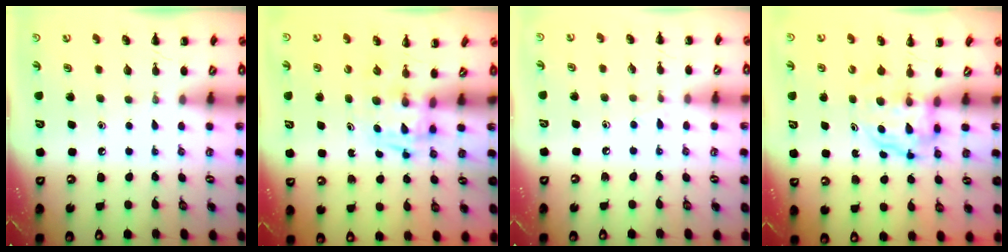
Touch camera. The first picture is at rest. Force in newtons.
{"total": 2.9, "press": 2.9, "slide": 0.1}
{"total": 5.0, "press": 4.6, "slide": 1.9}
{"total": 3.9, "press": 3.9, "slide": 0.2}